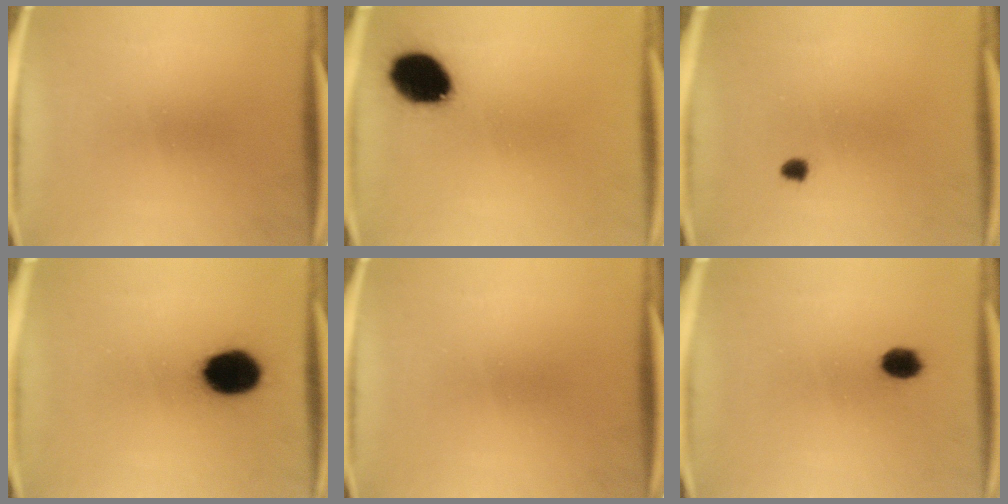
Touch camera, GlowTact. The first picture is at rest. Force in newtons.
{"total": 13.2}
{"total": 1.3}
{"total": 12.7}
{"total": 0.0}
{"total": 3.9}